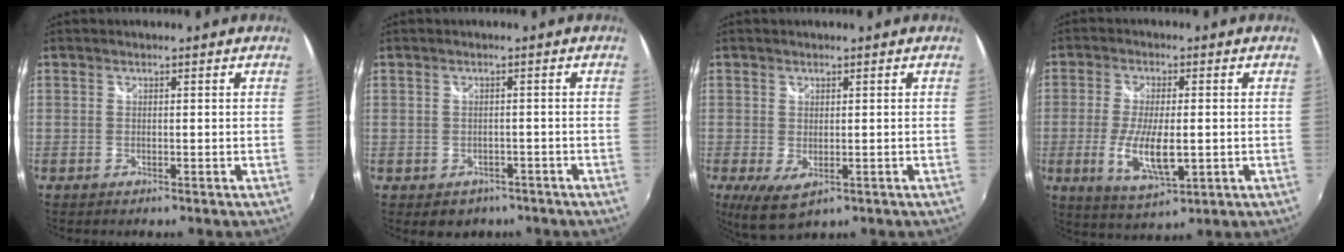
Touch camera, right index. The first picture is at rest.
{"total": 4.0, "force": [-2.2, 3.1, 1.1], "torque": [-0.022, -0.001, -0.023]}
{"total": 5.2, "force": [-1.4, 2.8, 4.2], "torque": [-0.077, -0.020, -0.014]}
{"total": 9.9, "force": [-2.0, 3.4, 9.1], "torque": [-0.181, -0.019, -0.031]}